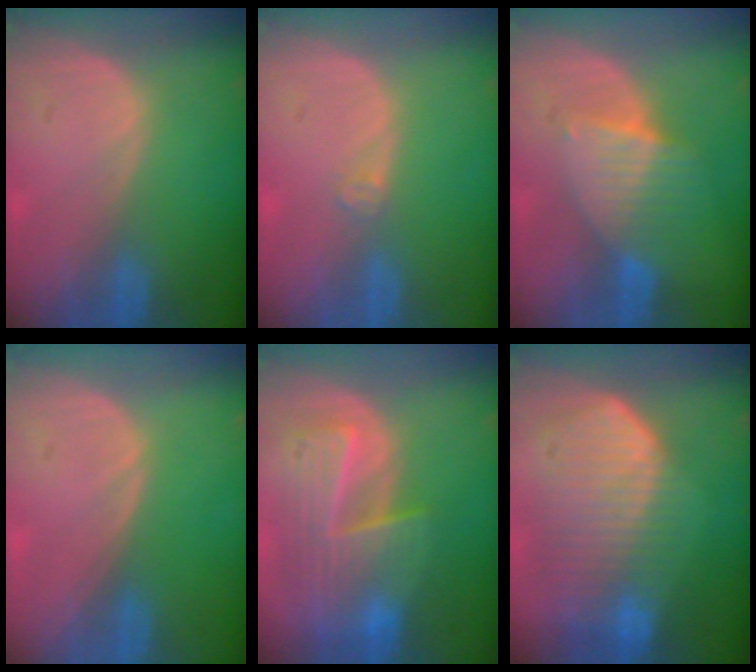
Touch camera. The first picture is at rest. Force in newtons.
{"total": 1.3, "press": 1.1, "slide": 0.7}
{"total": 6.6, "press": 6.2, "slide": 2.4}
{"total": 0.0}
{"total": 10.0, "press": 8.6, "slide": 5.0}
{"total": 10.6, "press": 9.2, "slide": 5.1}